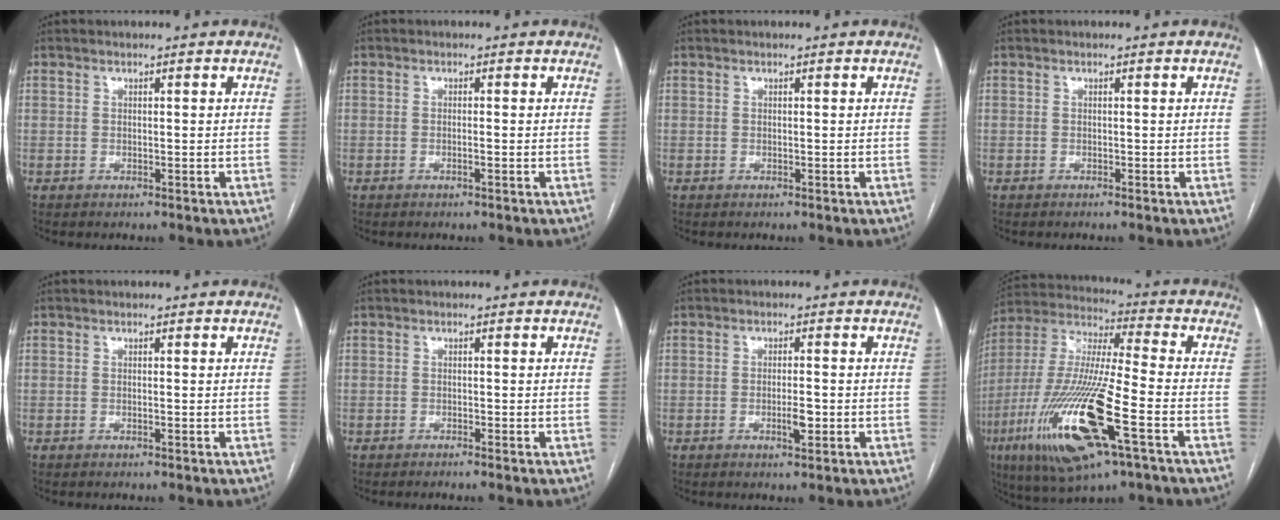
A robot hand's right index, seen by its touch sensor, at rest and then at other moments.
{"total": 0.7, "force": [-0.4, -0.2, 0.6], "torque": [-0.012, 0.002, -0.008]}
{"total": 0.0}
{"total": 0.0}
{"total": 0.0}
{"total": 0.9, "force": [-0.7, -0.3, 0.4], "torque": [-0.007, 0.003, -0.014]}
{"total": 2.7, "force": [-0.9, 0.5, 2.4], "torque": [-0.044, -0.001, -0.013]}
{"total": 22.4, "force": [-8.6, 2.9, 20.5], "torque": [-0.459, -0.041, -0.158]}